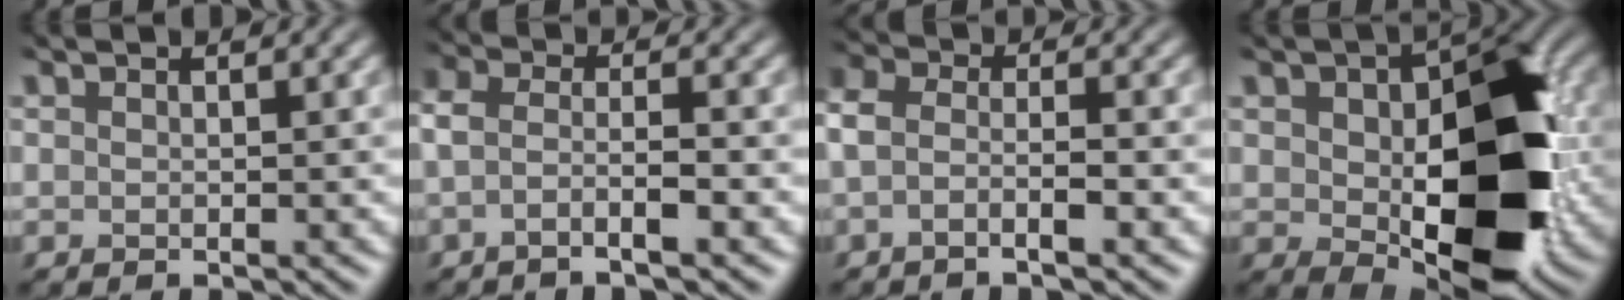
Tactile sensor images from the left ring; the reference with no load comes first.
{"total": 2.8, "force": [-2.0, 0.5, 1.8], "torque": [-0.041, -0.009, -0.040]}
{"total": 2.5, "force": [-1.9, 0.6, 1.6], "torque": [-0.040, -0.007, -0.037]}
{"total": 12.8, "force": [-1.2, 7.0, 10.6], "torque": [-0.158, -0.009, -0.007]}